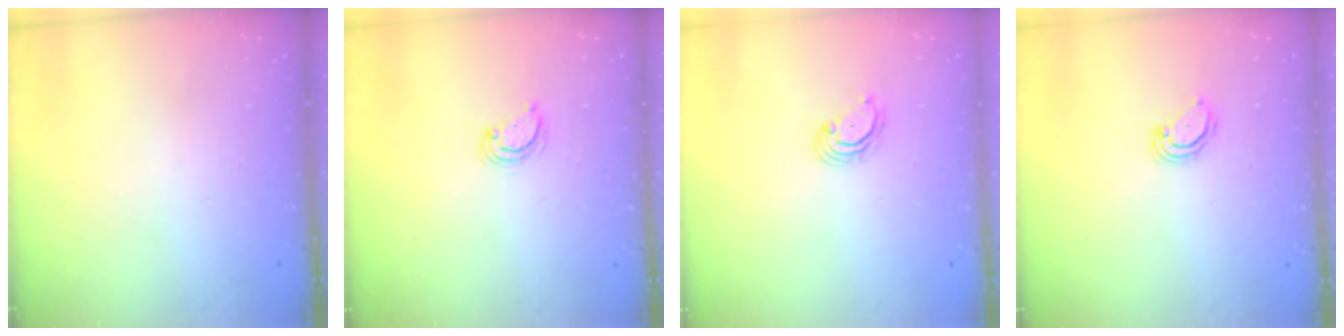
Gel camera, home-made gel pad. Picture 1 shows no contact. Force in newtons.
{"total": 3.3, "press": 3.3, "slide": 0.3}
{"total": 3.0, "press": 3.0, "slide": 0.2}
{"total": 3.2, "press": 3.2, "slide": 0.3}